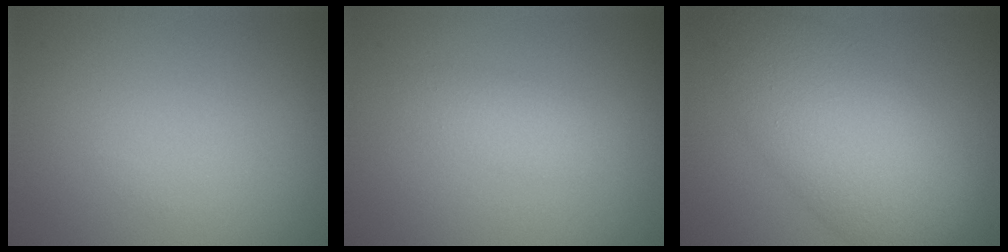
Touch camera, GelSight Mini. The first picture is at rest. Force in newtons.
{"total": 1.6, "press": 1.6, "slide": 0.0}
{"total": 8.3, "press": 8.3, "slide": 0.4}